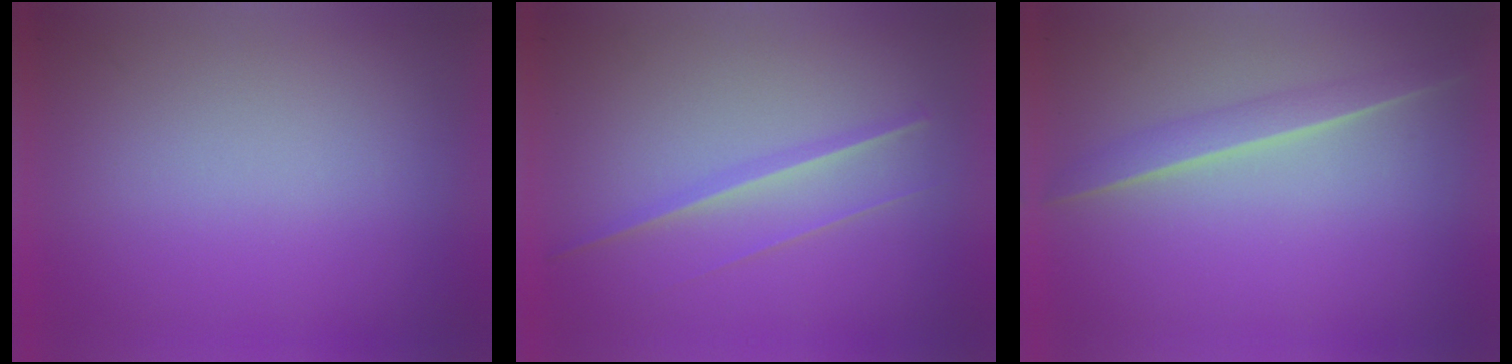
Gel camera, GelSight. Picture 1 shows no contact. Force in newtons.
{"total": 1.3}
{"total": 1.7}